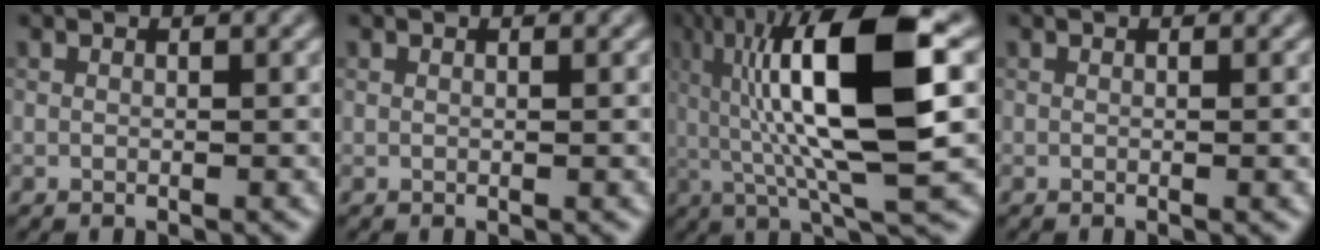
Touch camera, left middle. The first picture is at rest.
{"total": 0.0}
{"total": 11.9, "force": [1.6, 2.5, 11.5], "torque": [-0.207, 0.015, 0.042]}
{"total": 0.6, "force": [0.0, 0.3, 0.6], "torque": [-0.001, 0.000, -0.004]}